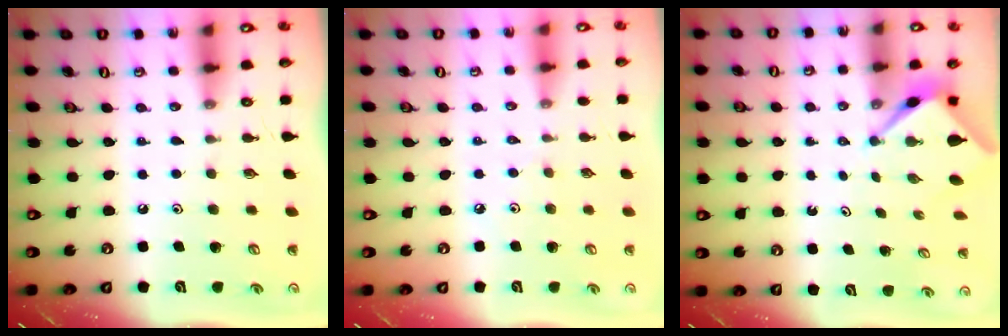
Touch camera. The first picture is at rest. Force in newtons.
{"total": 2.1, "press": 2.0, "slide": 0.4}
{"total": 2.6, "press": 2.6, "slide": 0.1}